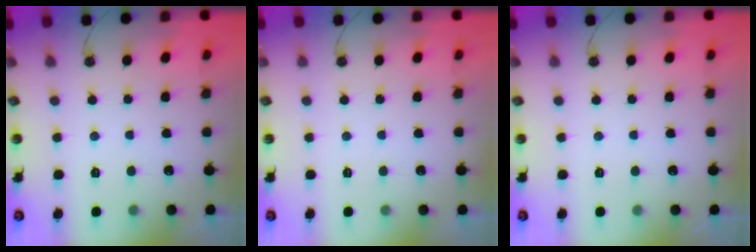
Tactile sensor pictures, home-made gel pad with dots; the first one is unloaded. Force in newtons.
{"total": 0.0}
{"total": 0.0}